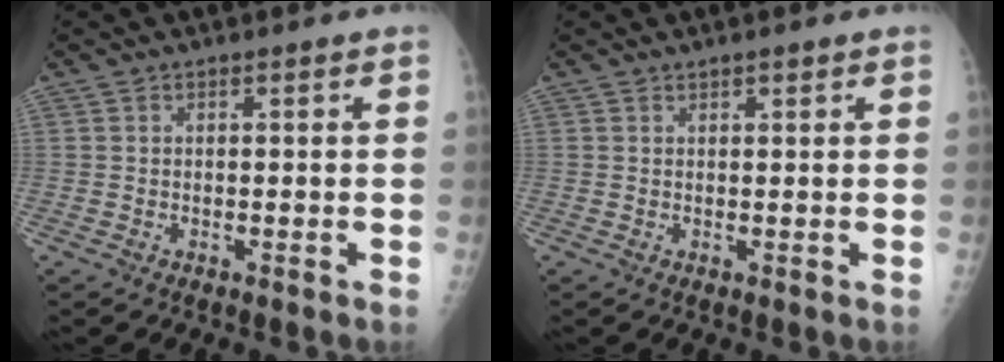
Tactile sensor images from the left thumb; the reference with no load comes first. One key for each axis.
{"total": 1.1, "fx": 0.8, "fy": 0.4, "fz": 0.6, "tx": -0.005, "ty": -0.004, "tz": 0.011}